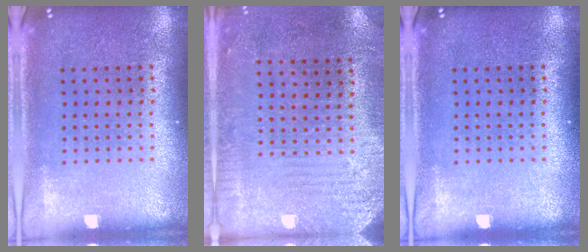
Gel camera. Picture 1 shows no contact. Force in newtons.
{"total": 2.8, "press": 2.4, "slide": 1.5}
{"total": 0.0}